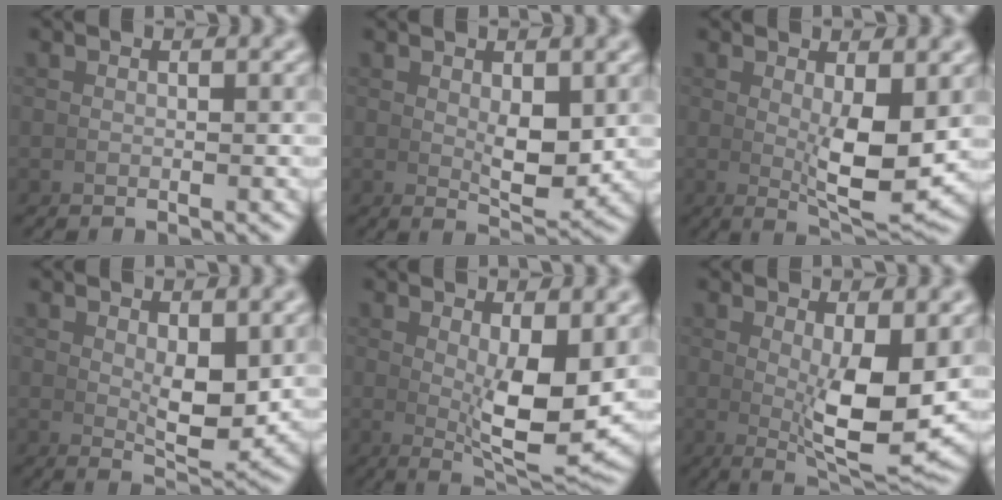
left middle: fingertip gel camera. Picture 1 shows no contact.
{"total": 3.5, "force": [0.8, 1.2, 3.2], "torque": [-0.051, -0.017, 0.020]}
{"total": 5.5, "force": [0.8, 1.4, 5.2], "torque": [-0.079, -0.022, 0.020]}
{"total": 3.9, "force": [1.1, 1.3, 3.5], "torque": [-0.057, -0.018, 0.024]}
{"total": 6.7, "force": [1.2, 1.7, 6.3], "torque": [-0.095, -0.025, 0.026]}
{"total": 6.9, "force": [0.8, 1.8, 6.6], "torque": [-0.102, -0.027, 0.022]}